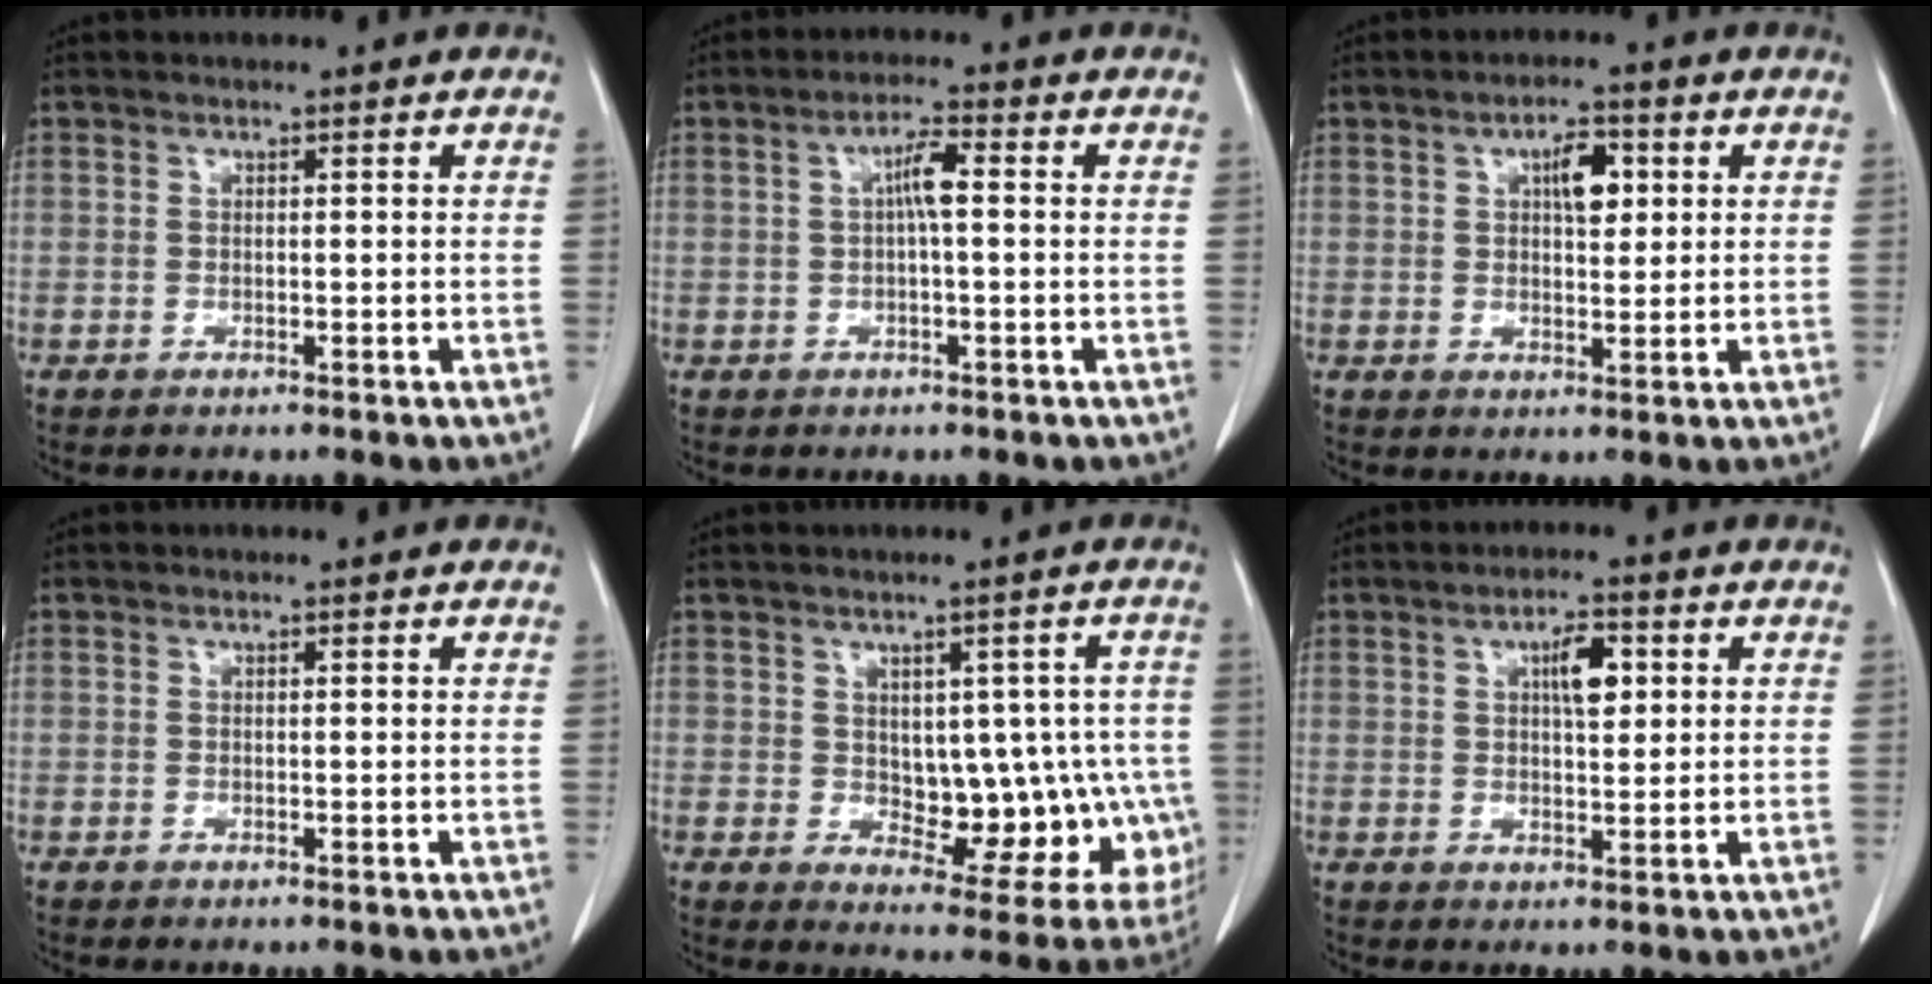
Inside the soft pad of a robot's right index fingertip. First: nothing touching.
{"total": 3.8, "force": [0.3, 0.4, 3.7], "torque": [-0.068, 0.008, 0.004]}
{"total": 4.8, "force": [1.5, 1.9, 4.1], "torque": [-0.065, 0.007, 0.022]}
{"total": 0.0}
{"total": 12.3, "force": [-0.2, 7.1, 10.1], "torque": [-0.102, 0.017, 0.024]}
{"total": 4.7, "force": [1.5, 1.5, 4.2], "torque": [-0.070, 0.005, 0.024]}